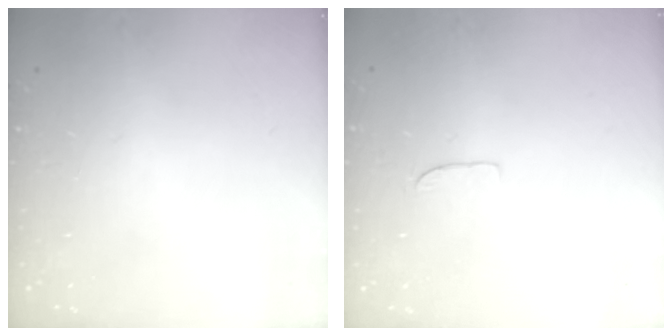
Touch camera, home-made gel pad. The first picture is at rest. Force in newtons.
{"total": 3.6, "press": 3.6, "slide": 0.2}